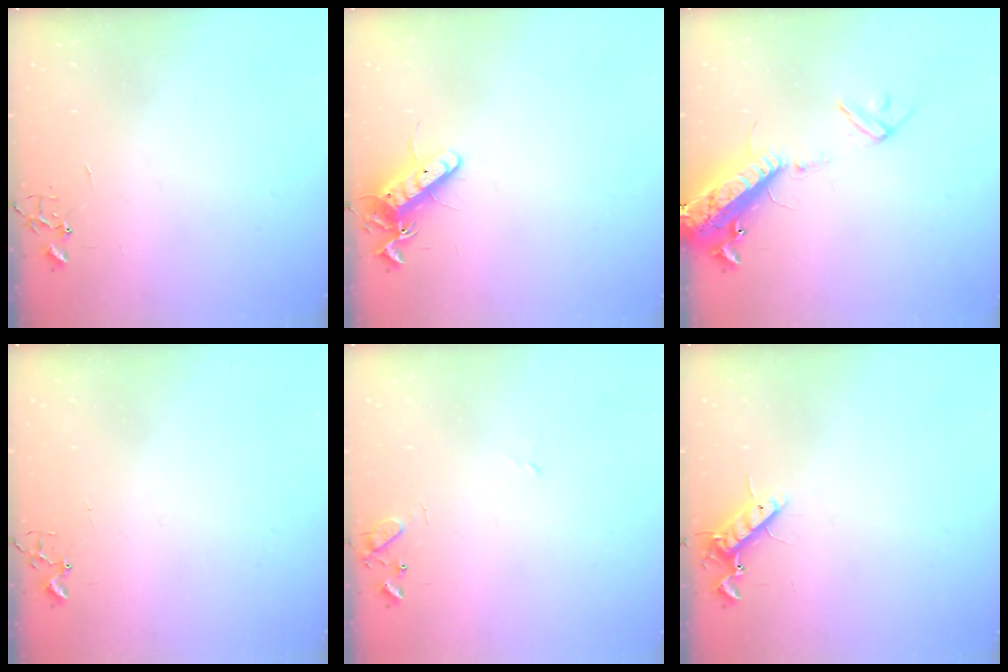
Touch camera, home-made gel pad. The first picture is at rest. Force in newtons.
{"total": 11.4, "press": 11.4, "slide": 0.9}
{"total": 16.4, "press": 16.1, "slide": 3.1}
{"total": 3.3, "press": 3.3, "slide": 0.5}
{"total": 8.6, "press": 8.5, "slide": 1.1}
{"total": 10.0, "press": 9.8, "slide": 1.5}